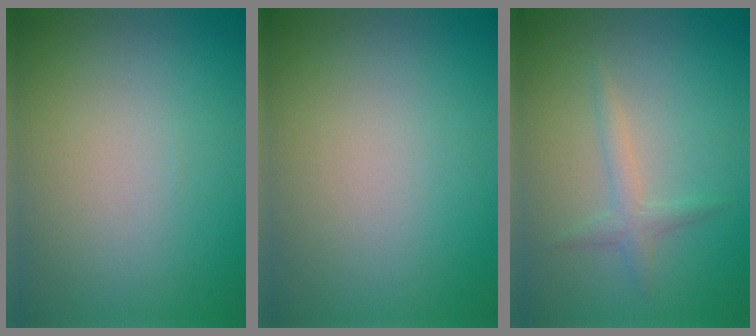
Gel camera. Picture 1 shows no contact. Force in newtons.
{"total": 0.0}
{"total": 1.6, "press": 1.6, "slide": 0.0}